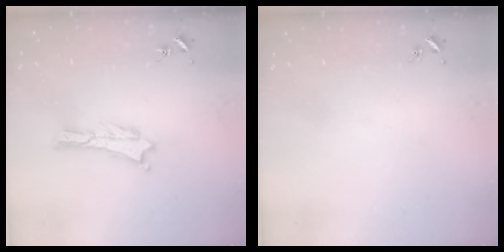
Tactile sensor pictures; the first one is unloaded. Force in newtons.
{"total": 0.0}